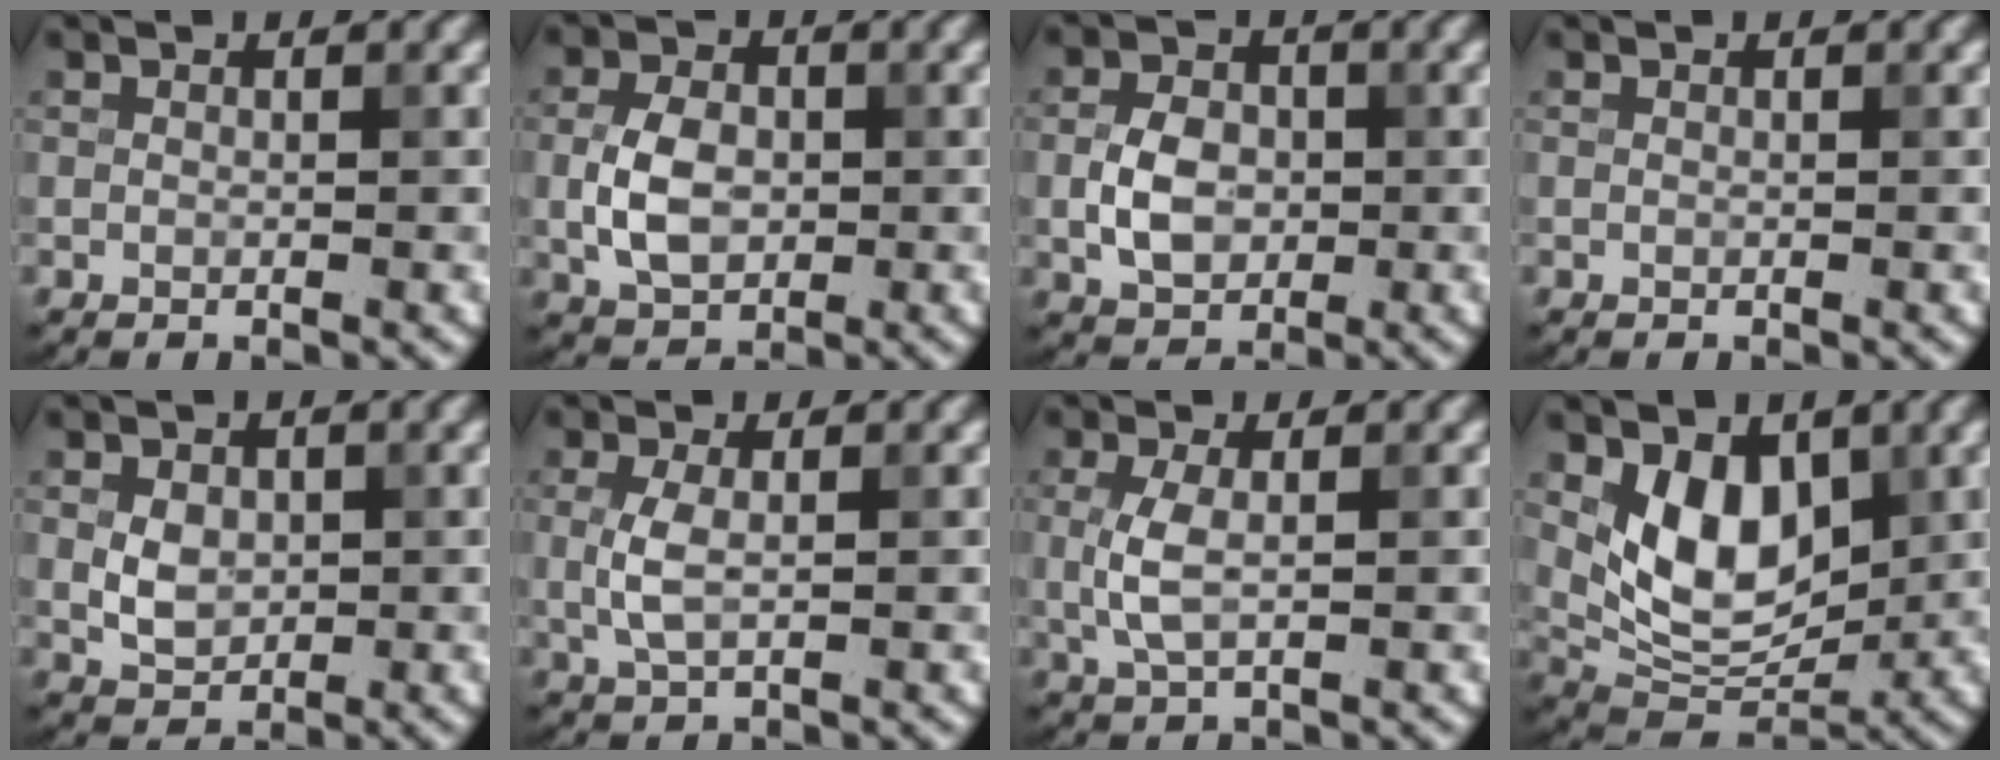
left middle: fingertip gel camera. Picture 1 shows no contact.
{"total": 4.4, "force": [-0.3, 3.1, 3.1], "torque": [-0.061, 0.002, -0.008]}
{"total": 4.0, "force": [-0.4, 2.9, 2.7], "torque": [-0.051, 0.002, -0.012]}
{"total": 0.0}
{"total": 2.6, "force": [0.2, 2.0, 1.7], "torque": [-0.032, -0.002, 0.004]}
{"total": 2.3, "force": [0.1, 1.0, 2.1], "torque": [-0.053, -0.001, 0.001]}
{"total": 2.7, "force": [0.1, 1.1, 2.5], "torque": [-0.062, -0.001, 0.001]}
{"total": 6.3, "force": [1.8, 4.0, 4.5], "torque": [-0.074, -0.017, 0.033]}